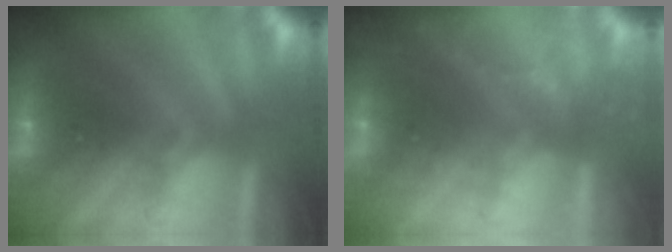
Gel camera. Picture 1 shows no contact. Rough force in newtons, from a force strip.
{"total": 2.2}